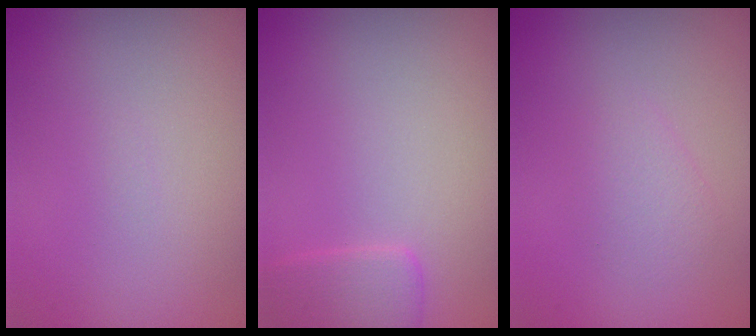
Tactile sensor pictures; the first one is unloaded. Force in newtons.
{"total": 1.9, "press": 1.9, "slide": 0.2}
{"total": 1.4, "press": 1.4, "slide": 0.0}